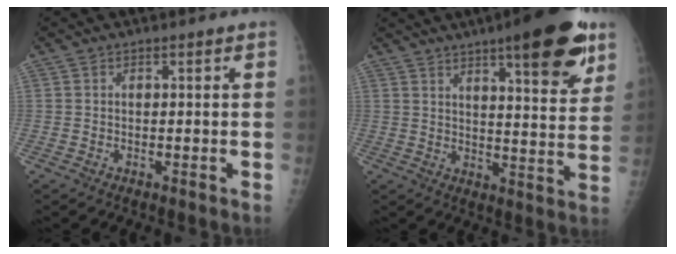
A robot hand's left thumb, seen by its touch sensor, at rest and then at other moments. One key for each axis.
{"total": 17.2, "fx": 10.2, "fy": 4.0, "fz": 13.3, "tx": -0.155, "ty": -0.046, "tz": 0.141}